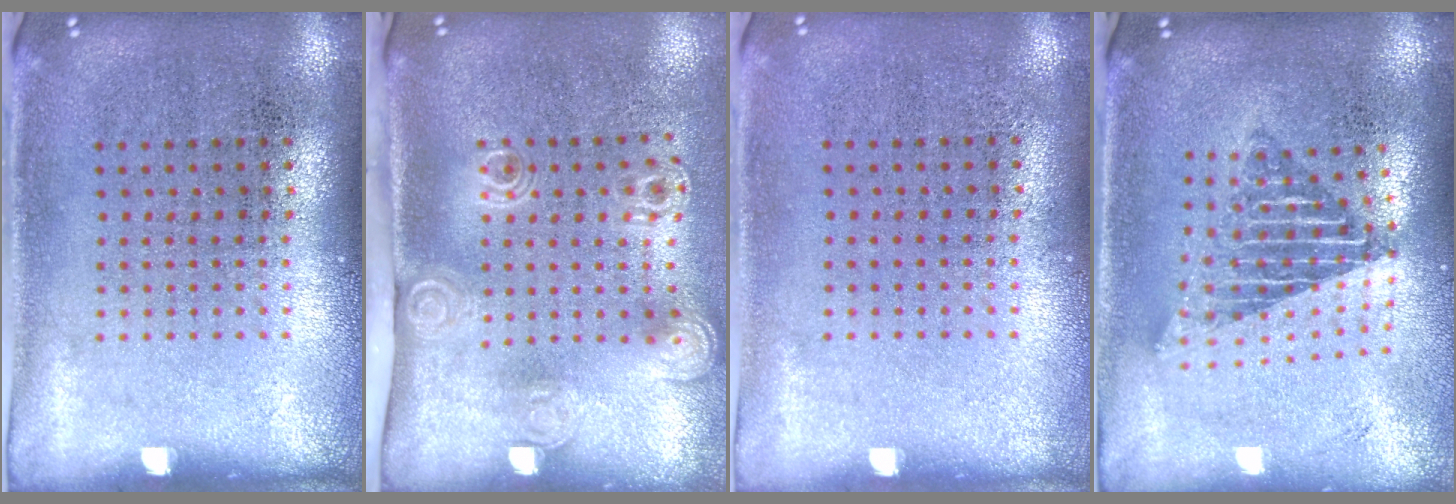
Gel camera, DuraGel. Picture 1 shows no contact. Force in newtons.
{"total": 2.1, "press": 1.5, "slide": 1.5}
{"total": 0.0}
{"total": 1.9, "press": 1.5, "slide": 1.1}